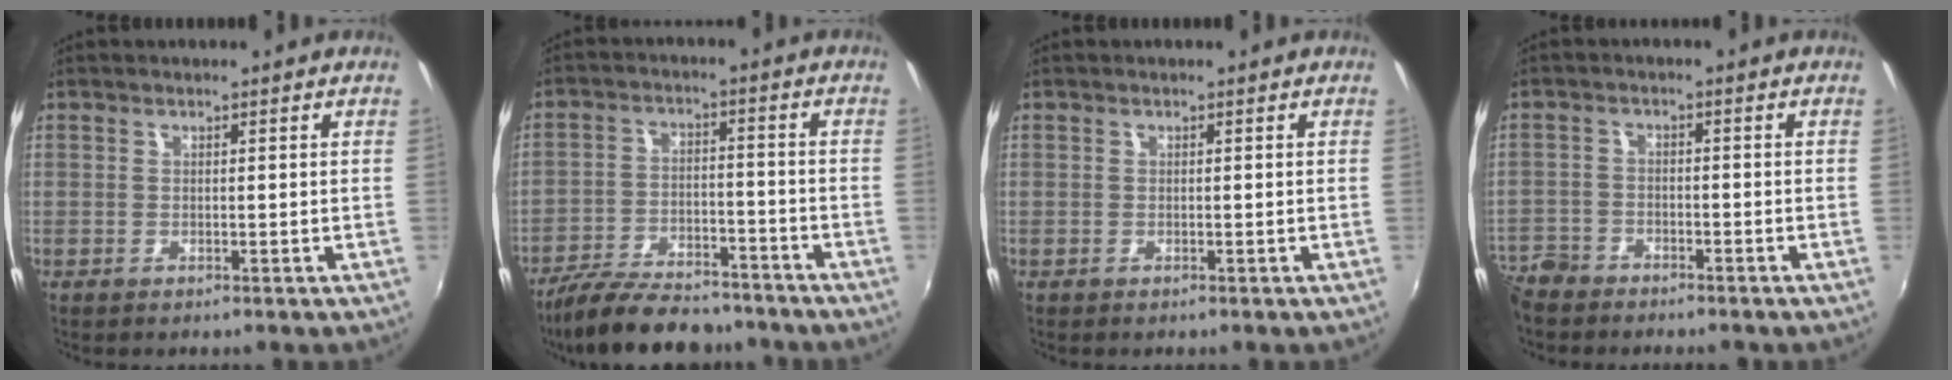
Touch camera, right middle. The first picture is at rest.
{"total": 16.3, "force": [-13.7, 5.1, 7.2], "torque": [-0.156, -0.019, -0.214]}
{"total": 0.0}
{"total": 8.3, "force": [-7.0, 4.1, 1.9], "torque": [-0.071, -0.002, -0.130]}